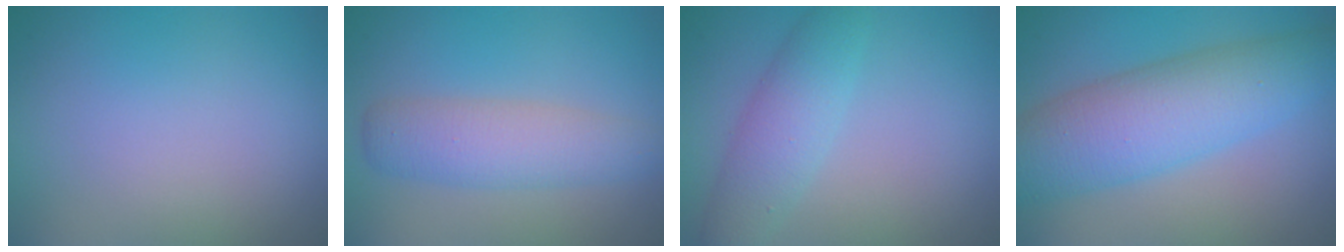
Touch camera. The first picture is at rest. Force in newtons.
{"total": 4.4, "press": 4.3, "slide": 0.1}
{"total": 4.0, "press": 4.0, "slide": 0.1}
{"total": 8.4, "press": 8.4, "slide": 0.1}